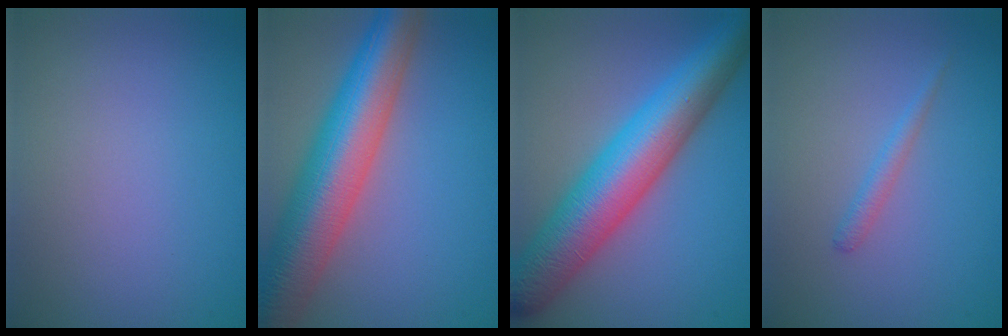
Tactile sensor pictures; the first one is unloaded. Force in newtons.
{"total": 11.0, "press": 11.0, "slide": 0.6}
{"total": 10.5, "press": 10.5, "slide": 0.2}
{"total": 1.2, "press": 1.1, "slide": 0.1}